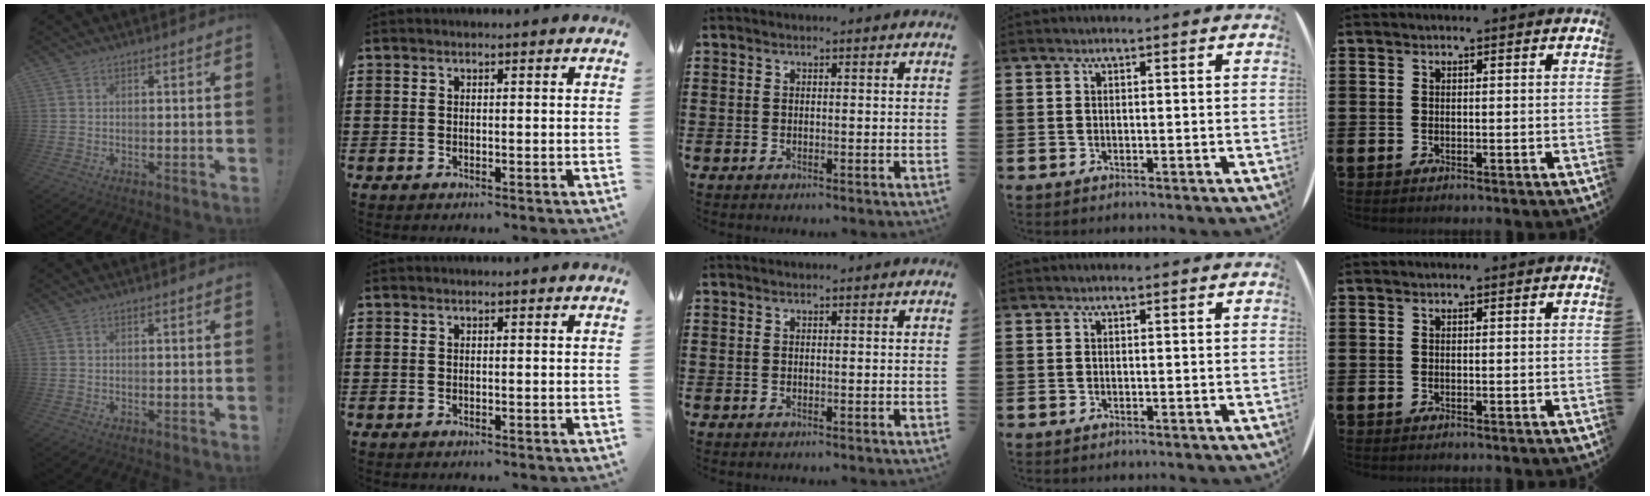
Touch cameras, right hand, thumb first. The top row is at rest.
{}